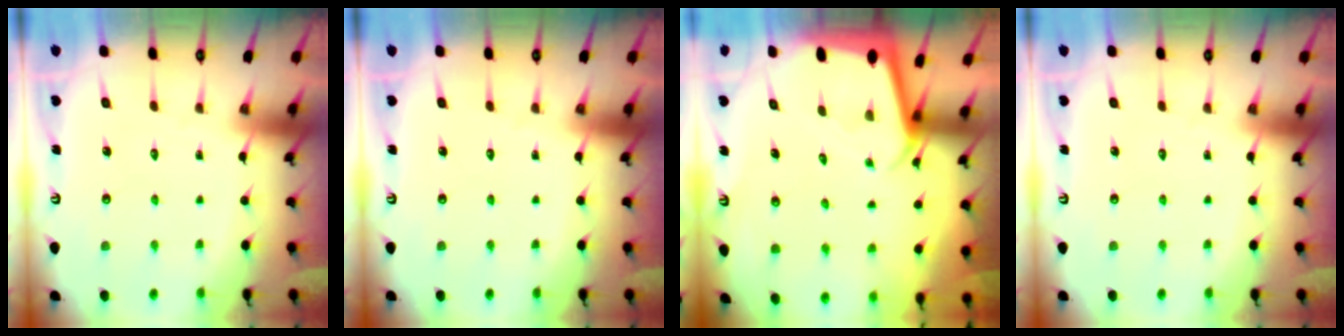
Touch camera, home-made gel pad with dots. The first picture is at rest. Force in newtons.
{"total": 0.0}
{"total": 2.0, "press": 2.0, "slide": 0.1}
{"total": 0.0}